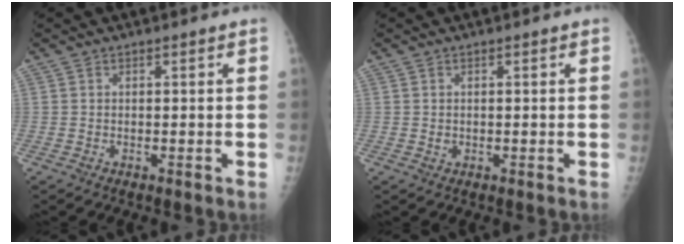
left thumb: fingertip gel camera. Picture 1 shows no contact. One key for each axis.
{"total": 0.7, "fx": 0.1, "fy": 0.6, "fz": 0.3, "tx": -0.002, "ty": 0.000, "tz": 0.002}